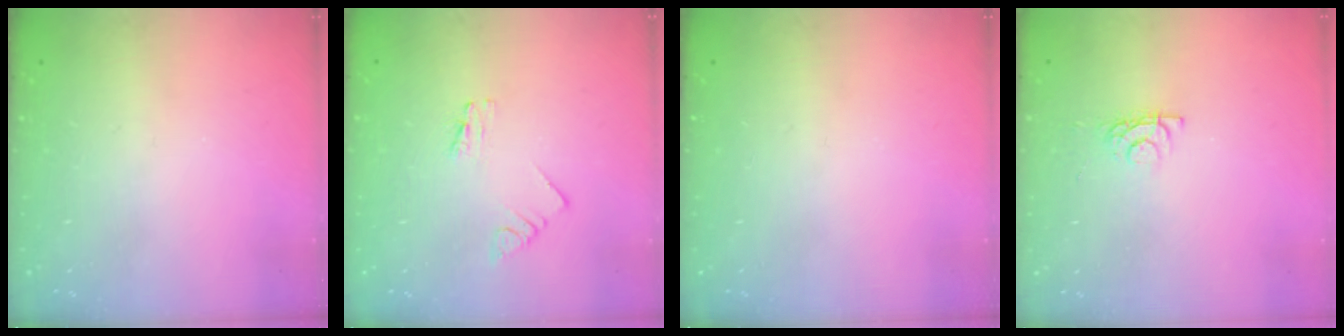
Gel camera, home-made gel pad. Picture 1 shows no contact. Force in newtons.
{"total": 1.1, "press": 1.0, "slide": 0.1}
{"total": 0.0}
{"total": 3.9, "press": 3.8, "slide": 0.5}